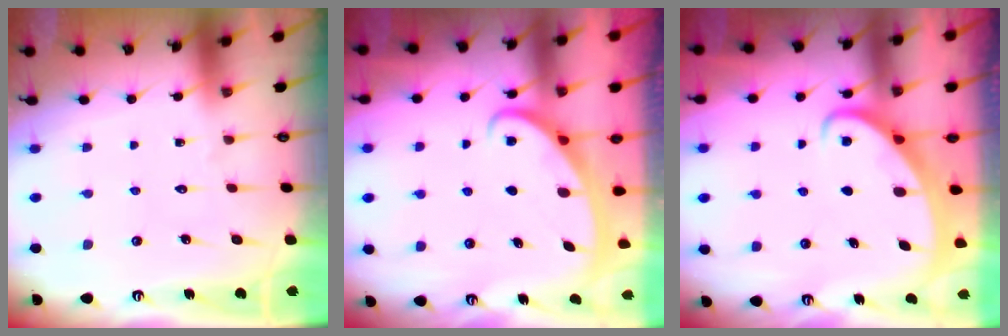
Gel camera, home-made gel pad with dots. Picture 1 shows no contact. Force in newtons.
{"total": 2.7, "press": 2.7, "slide": 0.4}
{"total": 2.5, "press": 2.5, "slide": 0.3}